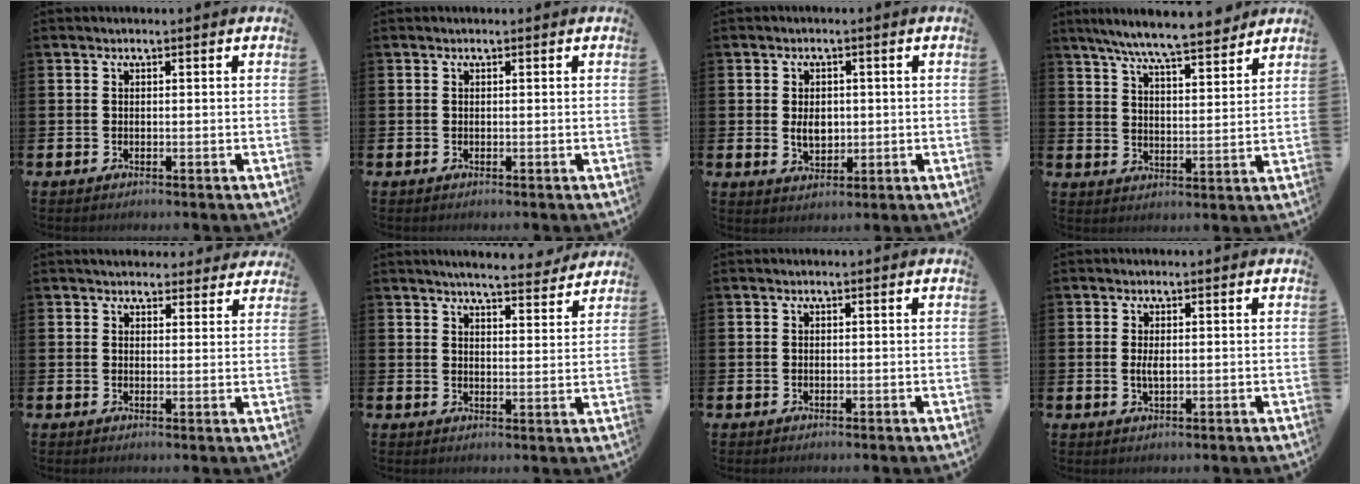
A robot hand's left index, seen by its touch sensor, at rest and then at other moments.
{"total": 0.0}
{"total": 3.5, "force": [0.1, 2.4, 2.5], "torque": [-0.031, 0.001, -0.003]}
{"total": 8.0, "force": [7.5, 0.4, 2.7], "torque": [-0.071, -0.044, 0.133]}
{"total": 3.6, "force": [3.5, 1.0, 0.1], "torque": [-0.003, -0.016, 0.063]}
{"total": 5.5, "force": [5.4, 0.2, 1.1], "torque": [-0.024, -0.034, 0.093]}
{"total": 0.0}
{"total": 1.9, "force": [0.2, 0.8, 1.7], "torque": [-0.029, 0.001, 0.000]}